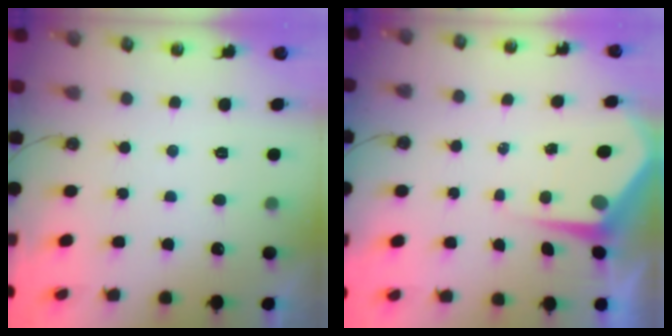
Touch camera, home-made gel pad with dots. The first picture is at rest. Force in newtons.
{"total": 5.5, "press": 5.5, "slide": 0.5}